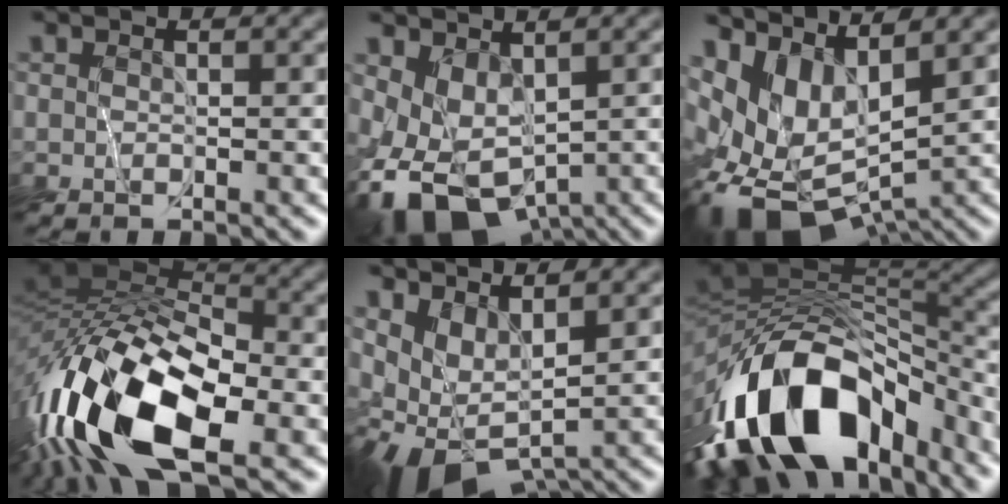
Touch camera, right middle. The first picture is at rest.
{"total": 6.2, "force": [-2.2, 3.9, 4.4], "torque": [-0.088, -0.012, -0.029]}
{"total": 8.6, "force": [-0.8, 5.2, 6.8], "torque": [-0.135, -0.010, -0.008]}
{"total": 15.7, "force": [-6.1, 6.9, 12.7], "torque": [-0.262, 0.015, -0.126]}
{"total": 4.5, "force": [0.3, 2.5, 3.8], "torque": [-0.080, -0.013, 0.012]}
{"total": 14.8, "force": [-7.4, 8.2, 9.9], "torque": [-0.179, 0.007, -0.116]}